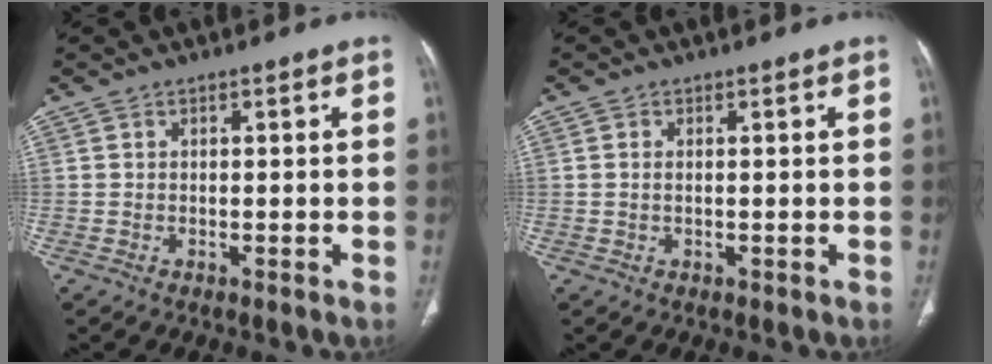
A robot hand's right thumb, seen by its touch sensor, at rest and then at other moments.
{"total": 0.7, "force": [0.1, 0.3, 0.6], "torque": [-0.014, 0.000, 0.003]}